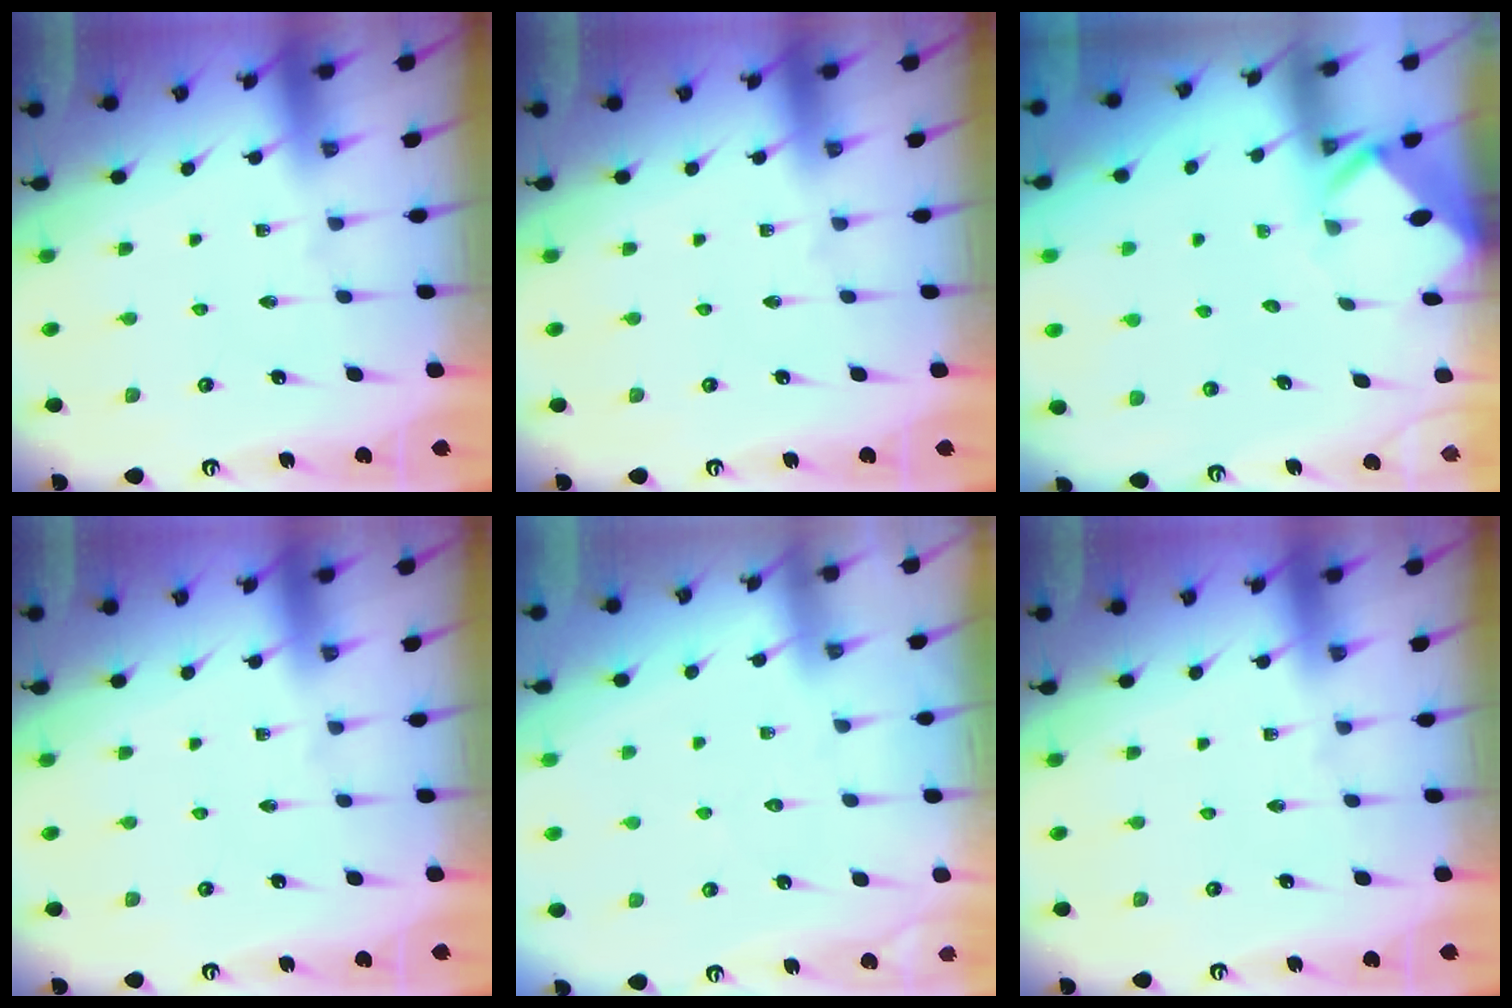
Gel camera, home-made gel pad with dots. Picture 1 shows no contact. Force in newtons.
{"total": 0.0}
{"total": 3.5, "press": 3.5, "slide": 0.2}
{"total": 0.0}
{"total": 3.4, "press": 3.4, "slide": 0.5}
{"total": 0.0}